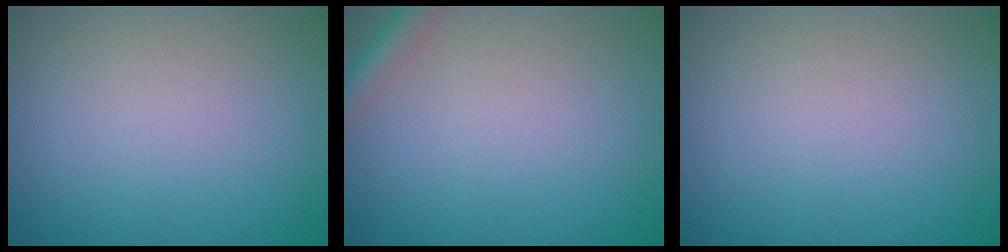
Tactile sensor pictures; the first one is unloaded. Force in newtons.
{"total": 2.3, "press": 2.3, "slide": 0.1}
{"total": 0.0}